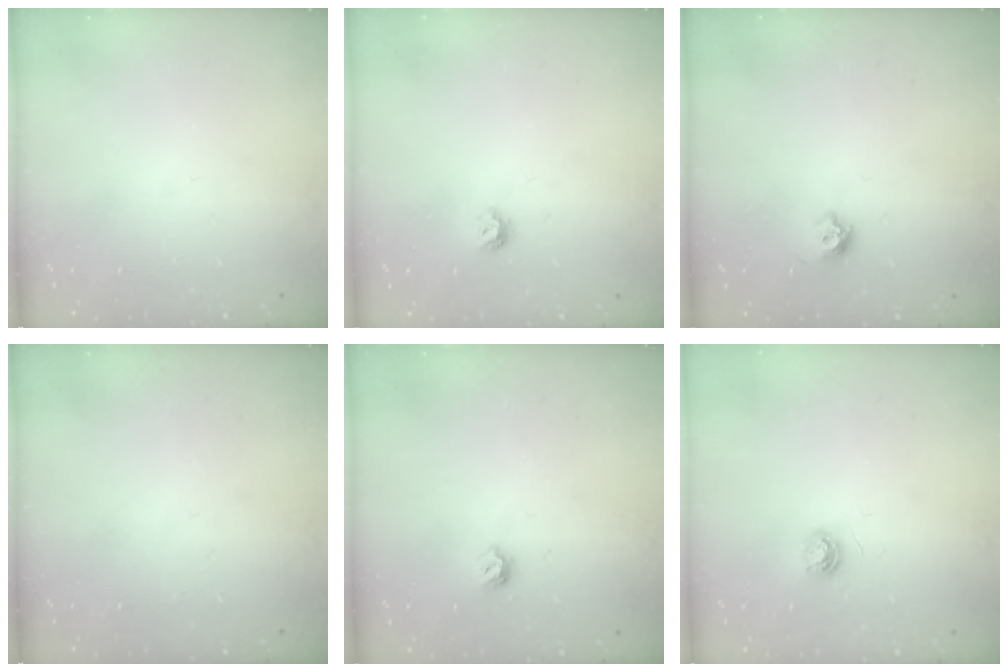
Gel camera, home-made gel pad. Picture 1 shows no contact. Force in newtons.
{"total": 5.9, "press": 5.8, "slide": 0.9}
{"total": 6.0, "press": 5.9, "slide": 0.9}
{"total": 0.0}
{"total": 6.1, "press": 6.0, "slide": 1.1}
{"total": 5.2, "press": 5.1, "slide": 0.6}